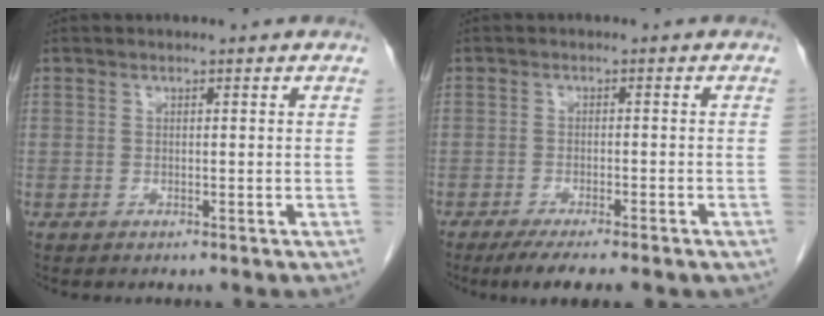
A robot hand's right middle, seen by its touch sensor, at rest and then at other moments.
{"total": 8.4, "force": [-6.4, 1.4, 5.3], "torque": [-0.066, -0.014, -0.088]}